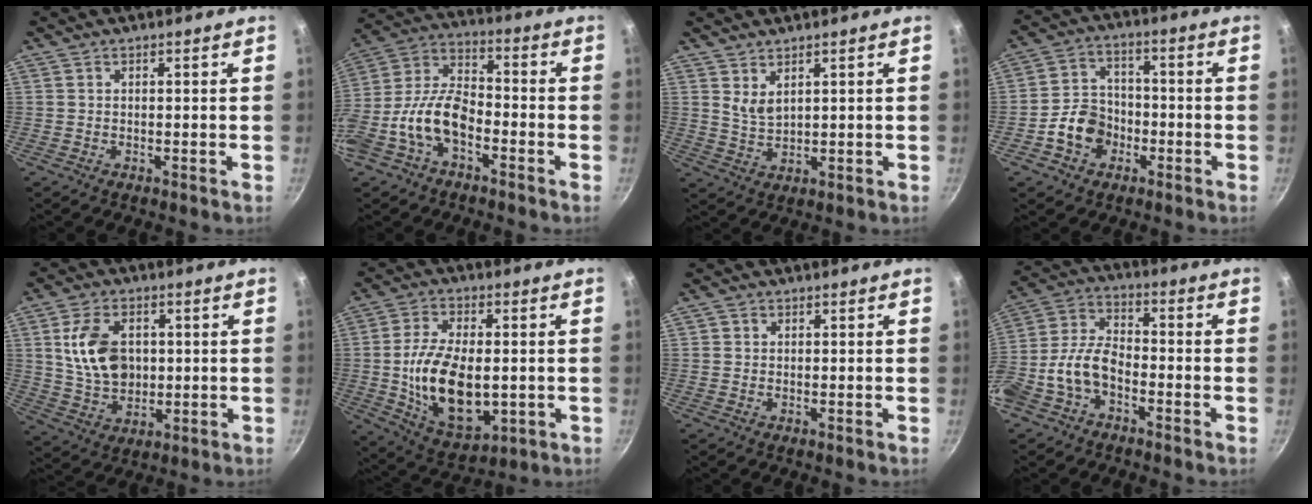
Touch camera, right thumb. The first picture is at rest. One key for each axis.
{"total": 13.6, "fx": -4.7, "fy": 8.0, "fz": 9.9, "tx": -0.181, "ty": 0.056, "tz": -0.103}
{"total": 3.4, "fx": 2.0, "fy": 1.5, "fz": 2.3, "tx": -0.041, "ty": -0.022, "tz": 0.044}
{"total": 9.0, "fx": -3.3, "fy": 7.3, "fz": 4.1, "tx": -0.045, "ty": 0.038, "tz": -0.067}
{"total": 12.2, "fx": 1.9, "fy": 8.5, "fz": 8.6, "tx": -0.135, "ty": -0.008, "tz": 0.041}
{"total": 17.1, "fx": -1.3, "fy": 9.6, "fz": 14.1, "tx": -0.238, "ty": -0.002, "tz": -0.010}
{"total": 1.0, "fx": 0.2, "fy": 0.9, "fz": 0.2, "tx": 0.001, "ty": -0.001, "tz": 0.000}
{"total": 10.6, "fx": -4.1, "fy": 6.6, "fz": 7.3, "tx": -0.145, "ty": 0.053, "tz": -0.091}